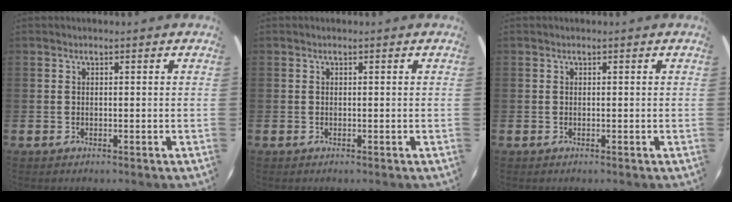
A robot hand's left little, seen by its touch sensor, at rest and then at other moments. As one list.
[{"total": 0.0}, {"total": 0.0}]